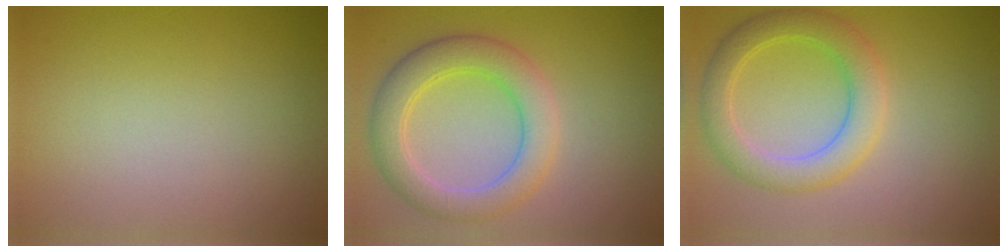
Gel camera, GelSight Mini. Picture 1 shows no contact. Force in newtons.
{"total": 5.0, "press": 5.0, "slide": 0.2}
{"total": 4.4, "press": 4.4, "slide": 0.2}